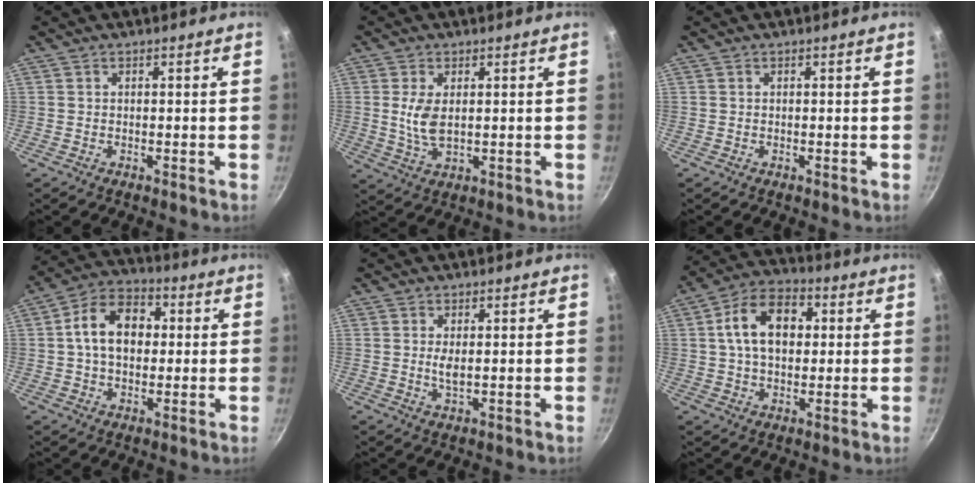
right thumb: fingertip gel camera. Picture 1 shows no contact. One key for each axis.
{"total": 5.5, "fx": 0.8, "fy": 2.9, "fz": 4.6, "tx": -0.090, "ty": -0.010, "tz": 0.019}
{"total": 0.0}
{"total": 11.9, "fx": 1.2, "fy": 8.4, "fz": 8.3, "tx": -0.106, "ty": 0.025, "tz": 0.003}
{"total": 2.2, "fx": 0.3, "fy": 0.9, "fz": 2.0, "tx": -0.041, "ty": -0.004, "tz": 0.008}
{"total": 12.8, "fx": 2.2, "fy": 8.6, "fz": 9.2, "tx": -0.126, "ty": 0.020, "tz": 0.022}